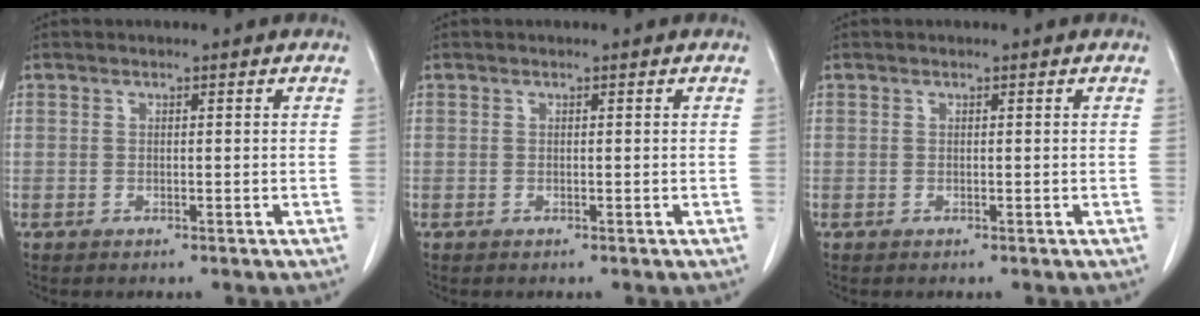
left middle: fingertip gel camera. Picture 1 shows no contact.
{"total": 0.0}
{"total": 0.0}